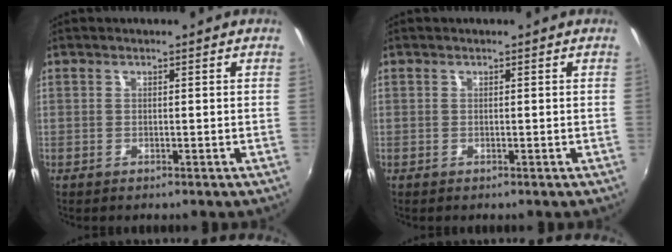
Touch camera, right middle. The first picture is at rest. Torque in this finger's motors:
{"motor_torque": [-0.14, 0.19, -0.01, 0.00]}